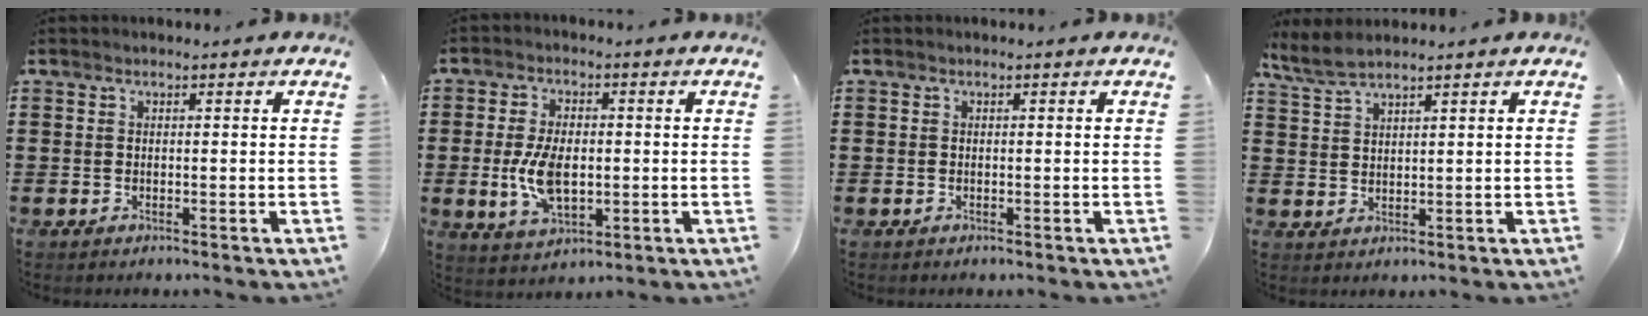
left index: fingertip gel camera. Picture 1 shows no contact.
{"total": 8.1, "force": [-0.7, 4.3, 6.8], "torque": [-0.139, -0.001, -0.017]}
{"total": 0.0}
{"total": 3.3, "force": [2.7, 0.4, 1.8], "torque": [-0.042, -0.003, 0.051]}